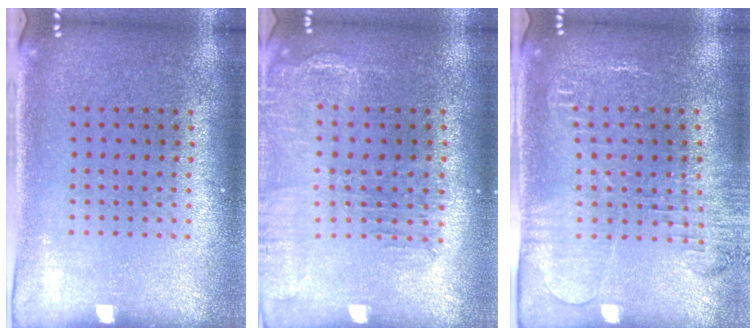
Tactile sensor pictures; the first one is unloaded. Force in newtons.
{"total": 1.6, "press": 1.5, "slide": 0.5}
{"total": 1.8, "press": 1.8, "slide": 0.4}